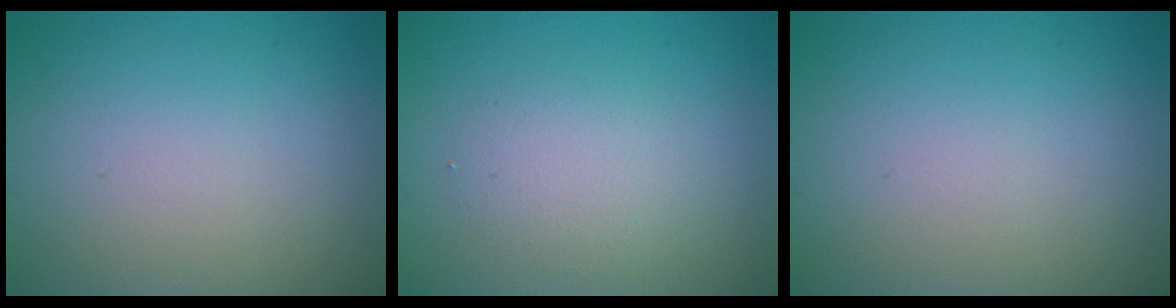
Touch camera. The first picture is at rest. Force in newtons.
{"total": 2.4, "press": 2.4, "slide": 0.2}
{"total": 0.0}